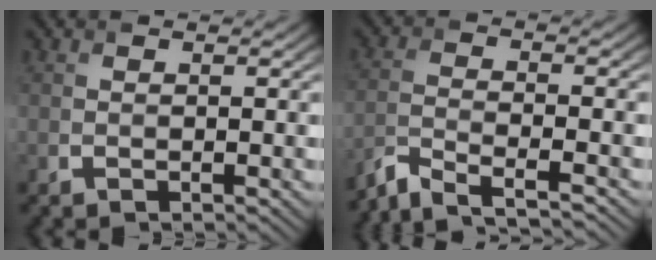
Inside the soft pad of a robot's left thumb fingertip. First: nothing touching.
{"total": 4.8, "force": [-4.3, 0.5, 2.1], "torque": [-0.037, -0.004, -0.095]}